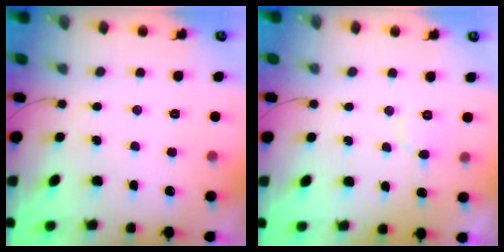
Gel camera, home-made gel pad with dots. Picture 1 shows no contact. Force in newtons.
{"total": 5.3, "press": 5.2, "slide": 0.5}